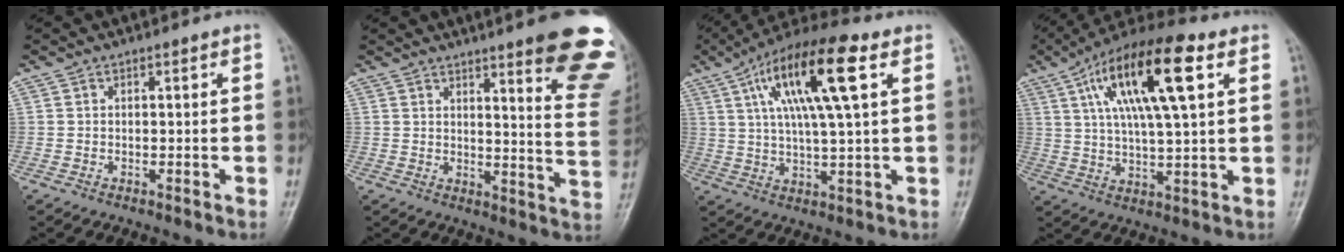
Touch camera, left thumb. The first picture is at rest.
{"total": 17.7, "force": [11.7, 2.3, 13.2], "torque": [-0.131, -0.077, 0.136]}
{"total": 16.6, "force": [5.9, 3.7, 15.1], "torque": [-0.277, 0.010, 0.097]}
{"total": 18.5, "force": [6.9, 5.2, 16.3], "torque": [-0.285, 0.005, 0.113]}